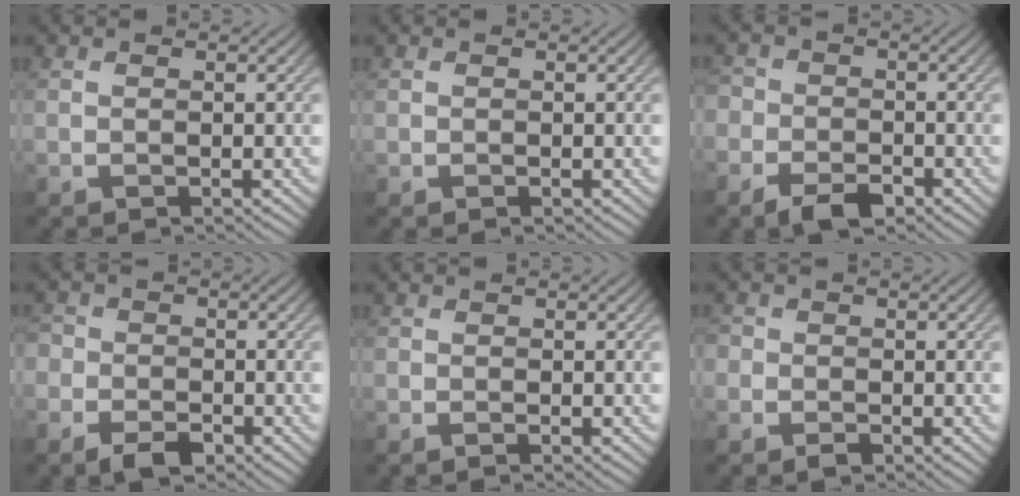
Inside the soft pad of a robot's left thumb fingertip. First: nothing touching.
{"total": 0.0}
{"total": 4.7, "force": [-2.9, 2.9, 2.3], "torque": [-0.043, -0.003, -0.062]}
{"total": 4.2, "force": [-2.5, 2.7, 2.0], "torque": [-0.037, -0.003, -0.057]}
{"total": 0.8, "force": [-0.5, 0.0, 0.5], "torque": [-0.012, -0.002, -0.010]}
{"total": 2.1, "force": [-1.0, 1.8, 0.7], "torque": [0.000, -0.005, -0.028]}